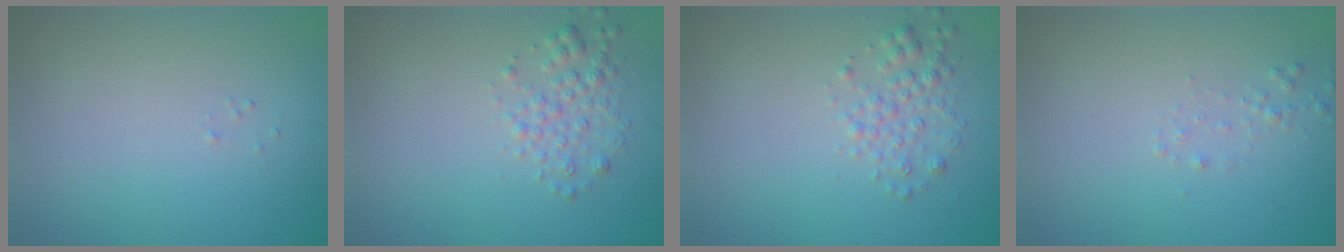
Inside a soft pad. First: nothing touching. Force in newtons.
{"total": 2.0, "press": 2.0, "slide": 0.1}
{"total": 2.0, "press": 2.0, "slide": 0.1}
{"total": 0.7, "press": 0.7, "slide": 0.0}